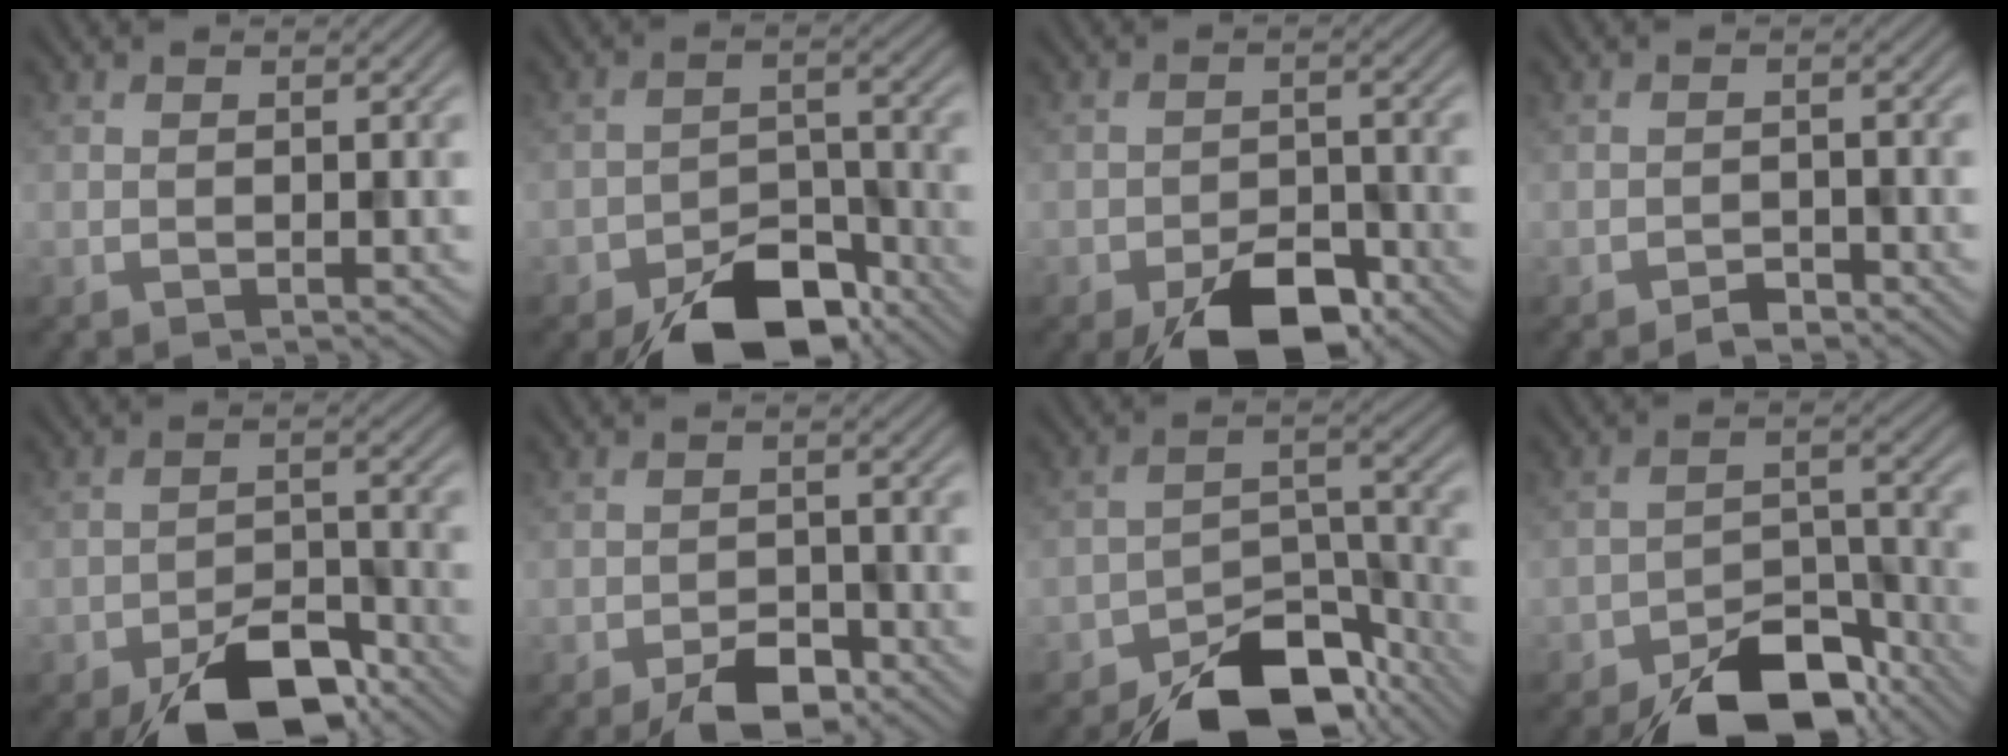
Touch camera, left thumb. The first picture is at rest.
{"total": 9.3, "force": [-6.9, 4.3, 4.4], "torque": [-0.058, -0.009, -0.121]}
{"total": 7.3, "force": [-5.1, 3.2, 4.2], "torque": [-0.055, -0.003, -0.083]}
{"total": 1.4, "force": [-1.4, 0.3, 0.0], "torque": [0.005, 0.002, -0.024]}
{"total": 8.6, "force": [-6.3, 3.6, 4.7], "torque": [-0.064, -0.006, -0.109]}
{"total": 4.1, "force": [-3.2, 1.6, 2.0], "torque": [-0.025, 0.000, -0.054]}
{"total": 11.6, "force": [-9.3, 5.0, 5.0], "torque": [-0.059, -0.006, -0.158]}
{"total": 9.9, "force": [-7.7, 4.3, 4.5], "torque": [-0.054, -0.005, -0.134]}